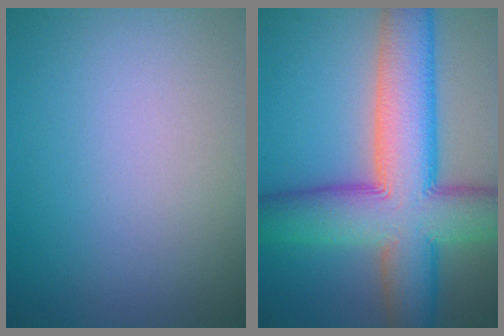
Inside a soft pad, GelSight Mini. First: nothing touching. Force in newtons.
{"total": 12.6, "press": 12.6, "slide": 0.6}